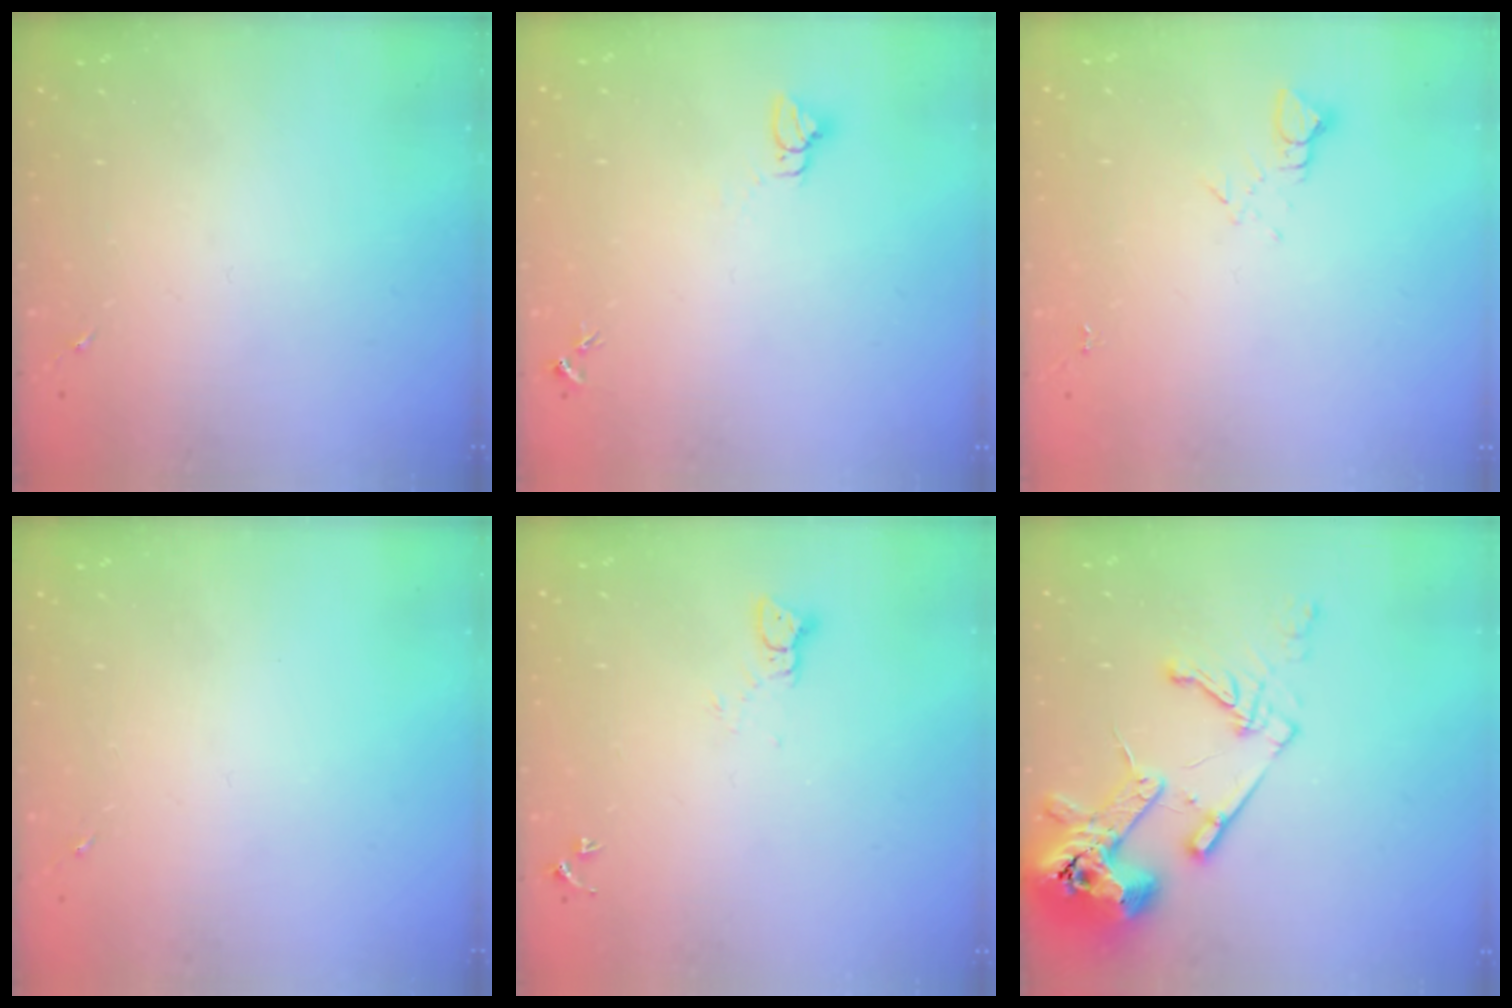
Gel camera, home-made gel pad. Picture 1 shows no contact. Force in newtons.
{"total": 3.0, "press": 3.0, "slide": 0.1}
{"total": 2.7, "press": 2.7, "slide": 0.2}
{"total": 0.0}
{"total": 3.3, "press": 3.3, "slide": 0.3}
{"total": 16.7, "press": 16.5, "slide": 2.2}